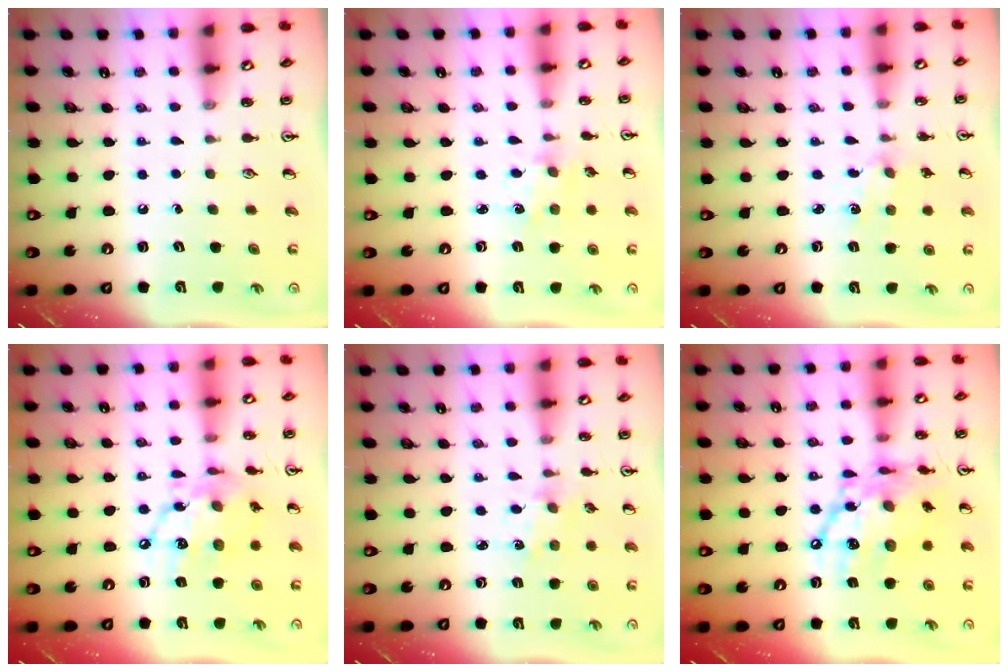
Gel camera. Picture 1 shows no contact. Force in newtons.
{"total": 1.3, "press": 1.3, "slide": 0.2}
{"total": 1.8, "press": 1.8, "slide": 0.3}
{"total": 15.2, "press": 15.2, "slide": 0.9}
{"total": 1.5, "press": 1.4, "slide": 0.1}
{"total": 17.7, "press": 17.6, "slide": 1.5}